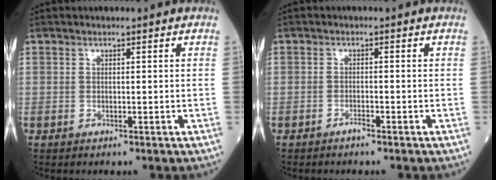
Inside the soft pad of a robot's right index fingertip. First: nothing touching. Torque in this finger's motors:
{"motor_torque": [-0.02, -0.05, 0.01, 0.00]}